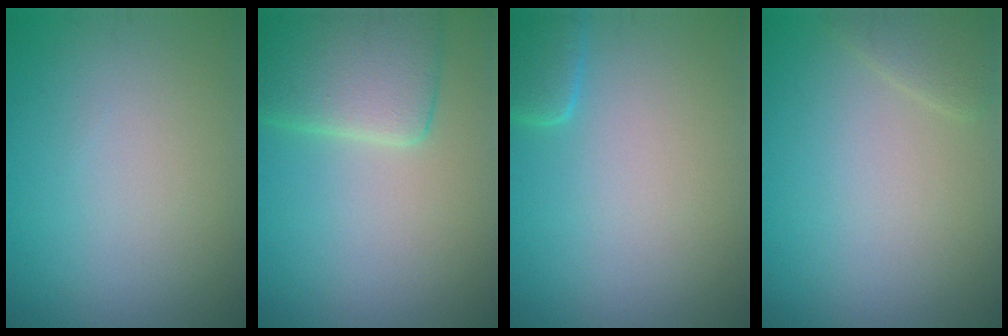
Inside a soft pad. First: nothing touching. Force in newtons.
{"total": 6.2, "press": 6.2, "slide": 0.4}
{"total": 2.3, "press": 2.3, "slide": 0.2}
{"total": 1.4, "press": 1.4, "slide": 0.1}